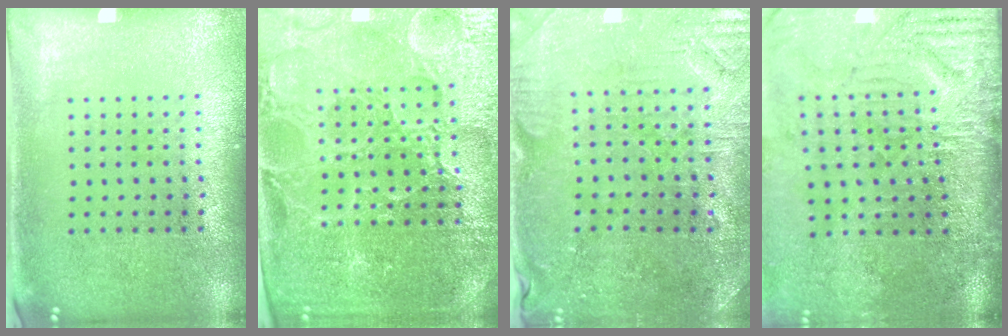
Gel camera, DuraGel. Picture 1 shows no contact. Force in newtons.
{"total": 5.1, "press": 4.8, "slide": 1.8}
{"total": 1.2, "press": 1.1, "slide": 0.4}
{"total": 4.8, "press": 3.9, "slide": 2.7}